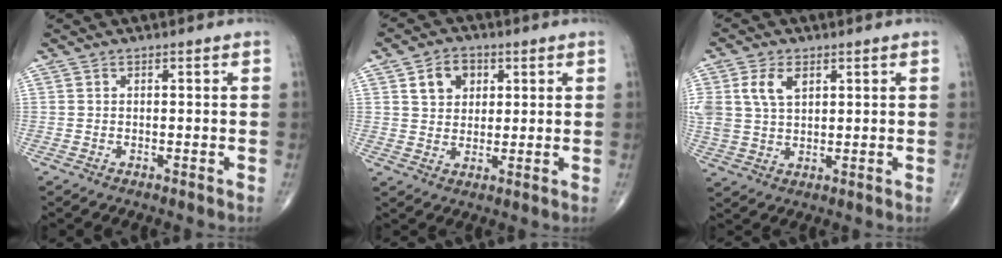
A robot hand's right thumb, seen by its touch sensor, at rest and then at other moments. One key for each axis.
{"total": 6.4, "fx": 2.5, "fy": 5.0, "fz": 3.3, "tx": -0.026, "ty": -0.007, "tz": 0.040}
{"total": 7.5, "fx": 2.7, "fy": 4.7, "fz": 5.2, "tx": -0.106, "ty": -0.002, "tz": 0.057}